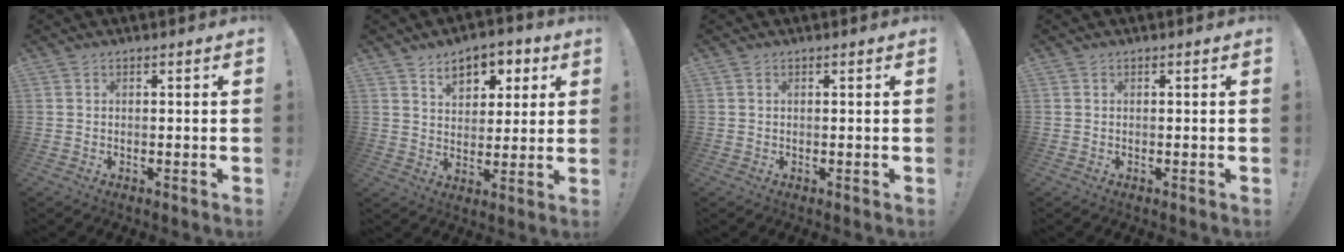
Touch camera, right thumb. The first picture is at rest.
{"total": 9.0, "force": [4.9, 6.0, 4.6], "torque": [-0.055, -0.027, 0.087]}
{"total": 0.0}
{"total": 0.0}